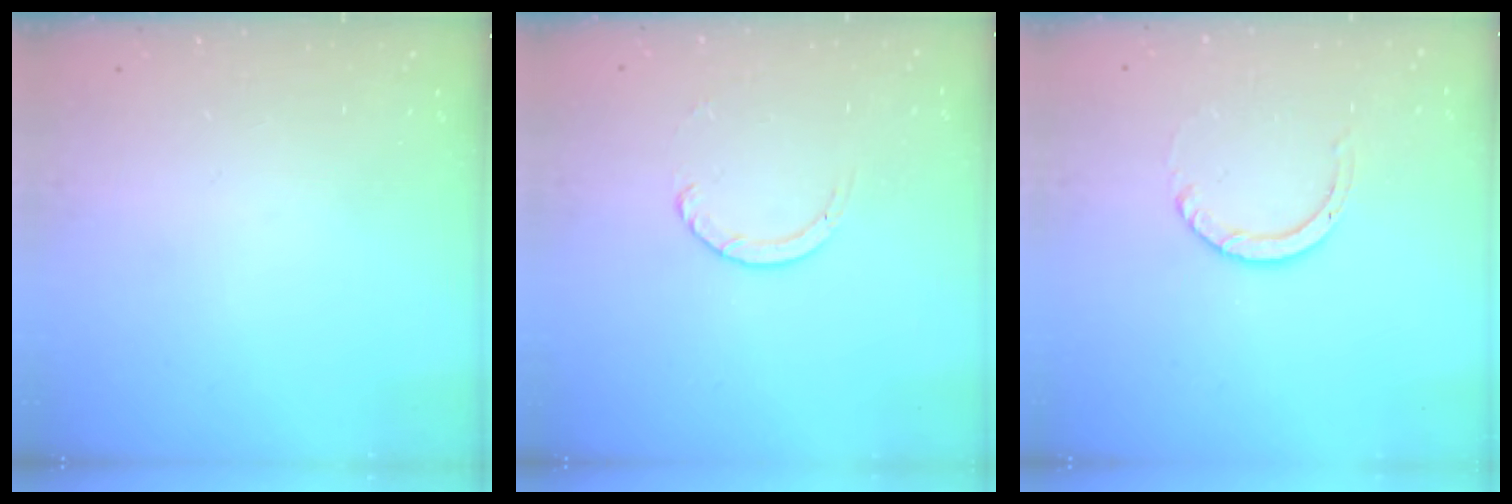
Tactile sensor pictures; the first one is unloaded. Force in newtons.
{"total": 2.7, "press": 2.7, "slide": 0.3}
{"total": 4.0, "press": 4.0, "slide": 0.2}